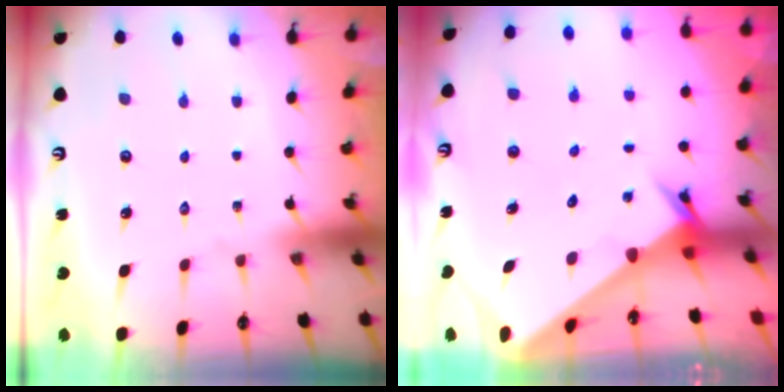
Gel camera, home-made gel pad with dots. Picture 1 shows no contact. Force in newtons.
{"total": 2.4, "press": 2.4, "slide": 0.2}